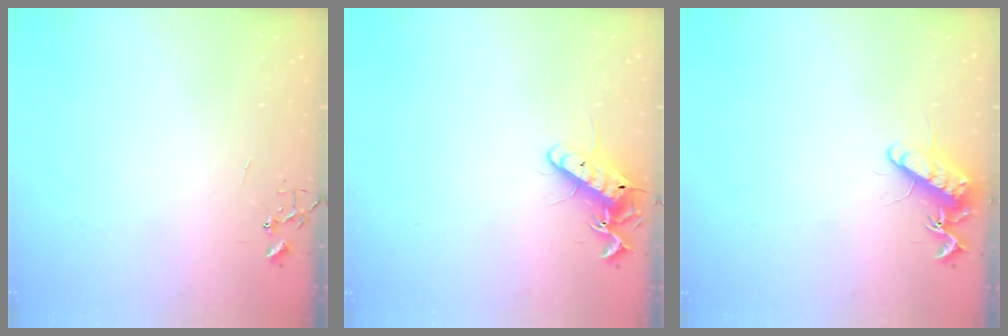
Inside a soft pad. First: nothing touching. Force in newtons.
{"total": 12.8, "press": 12.8, "slide": 0.6}
{"total": 11.9, "press": 11.8, "slide": 1.3}